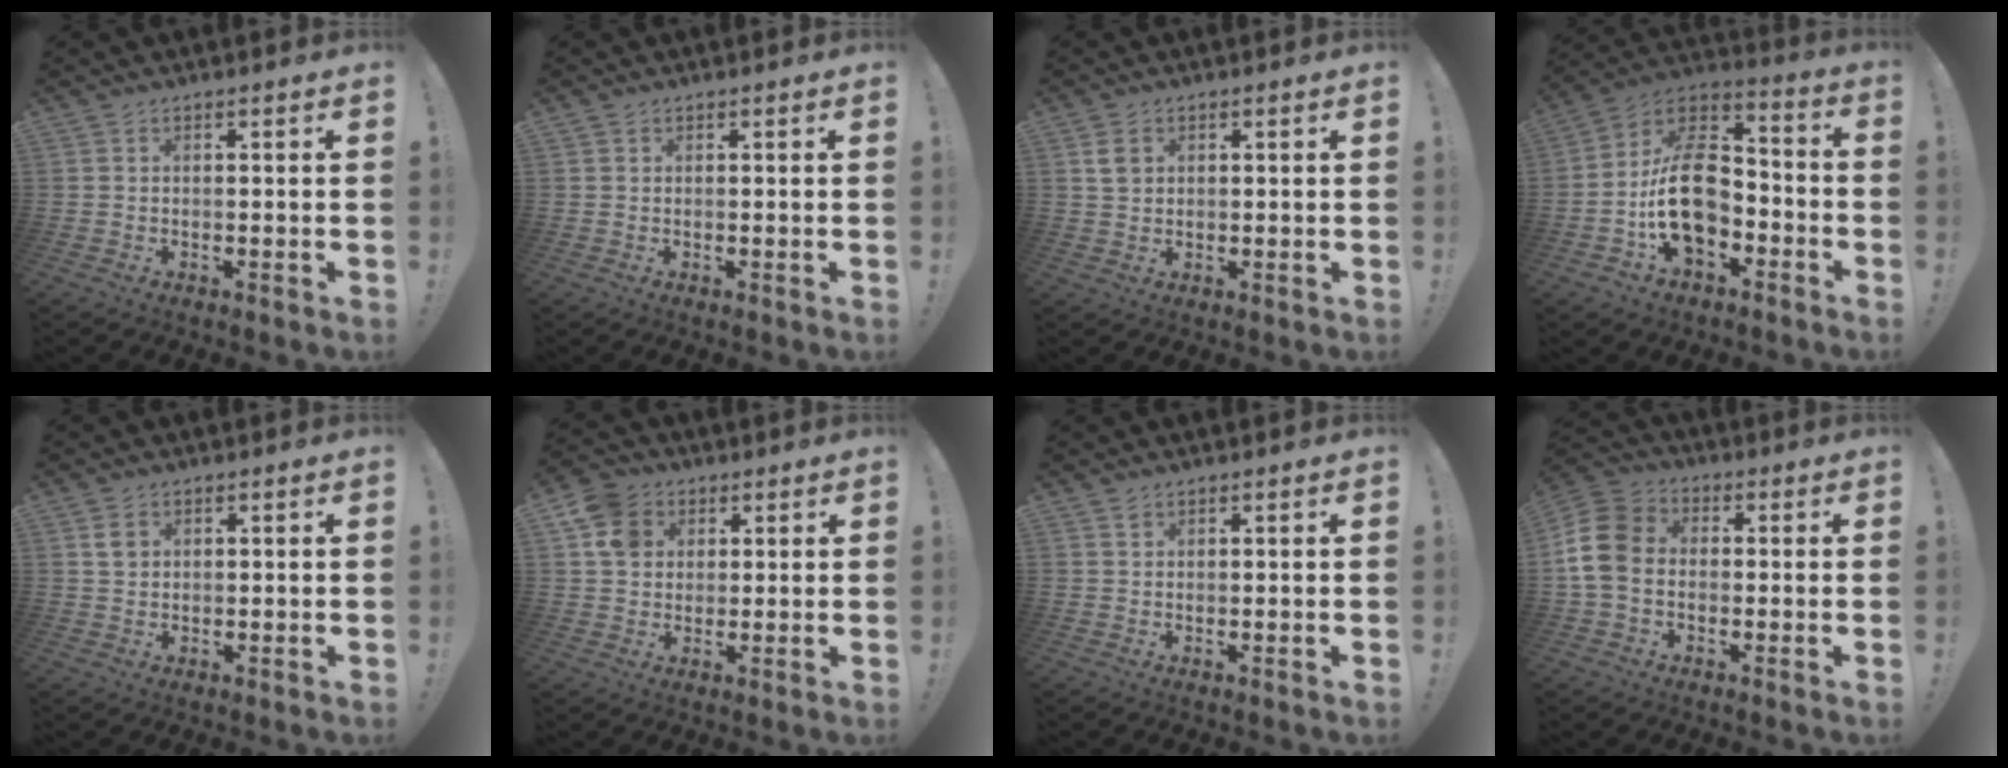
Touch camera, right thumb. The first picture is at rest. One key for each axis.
{"total": 0.0}
{"total": 3.3, "fx": 1.4, "fy": 2.5, "fz": 1.6, "tx": -0.025, "ty": 0.002, "tz": 0.025}
{"total": 18.6, "fx": -4.3, "fy": 12.7, "fz": 13.0, "tx": -0.231, "ty": 0.034, "tz": -0.063}
{"total": 2.9, "fx": 1.2, "fy": 2.3, "fz": 1.3, "tx": -0.011, "ty": -0.002, "tz": 0.020}
{"total": 9.8, "fx": 3.2, "fy": 8.2, "fz": 4.3, "tx": -0.069, "ty": -0.008, "tz": 0.064}
{"total": 0.9, "fx": 0.7, "fy": 0.6, "fz": 0.1, "tx": 0.013, "ty": -0.007, "tz": 0.011}
{"total": 10.8, "fx": -0.8, "fy": 8.4, "fz": 6.8, "tx": -0.149, "ty": 0.020, "tz": -0.012}